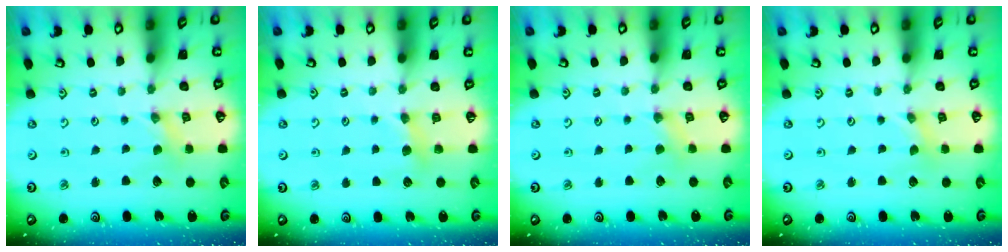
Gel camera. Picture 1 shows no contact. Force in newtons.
{"total": 5.9, "press": 5.9, "slide": 0.9}
{"total": 2.8, "press": 2.7, "slide": 0.6}
{"total": 0.0}